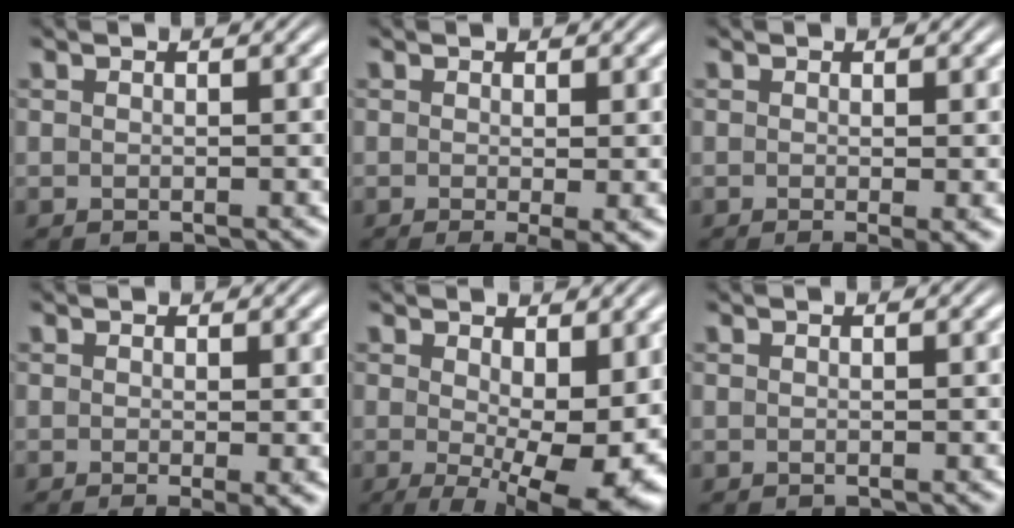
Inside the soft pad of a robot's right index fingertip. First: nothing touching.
{"total": 2.7, "force": [-1.2, 0.5, 2.3], "torque": [-0.025, -0.013, -0.012]}
{"total": 1.6, "force": [-0.5, 0.1, 1.5], "torque": [-0.014, -0.007, -0.005]}
{"total": 1.9, "force": [-0.7, 0.2, 1.7], "torque": [-0.018, -0.009, -0.007]}
{"total": 7.6, "force": [-0.9, 2.4, 7.2], "torque": [-0.091, -0.037, 0.003]}
{"total": 0.0}